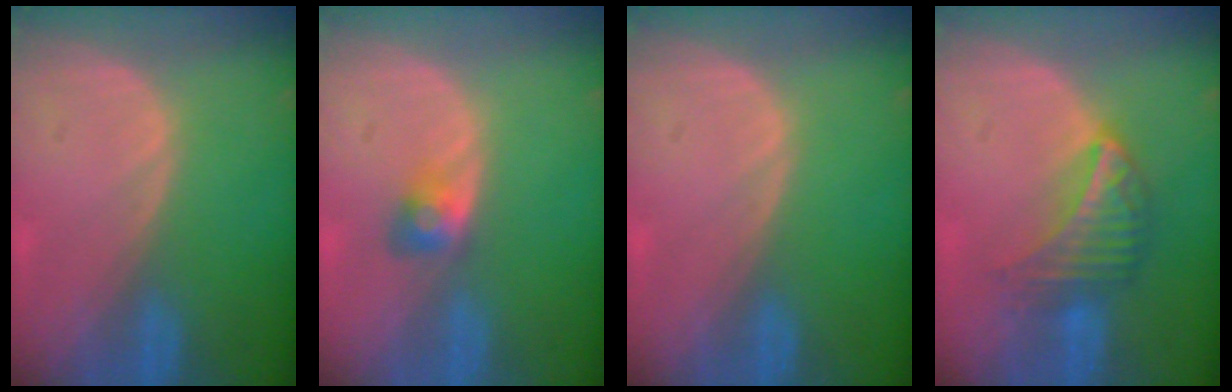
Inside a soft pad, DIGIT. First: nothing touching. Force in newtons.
{"total": 2.8, "press": 2.5, "slide": 1.2}
{"total": 0.0}
{"total": 6.3, "press": 6.0, "slide": 2.1}